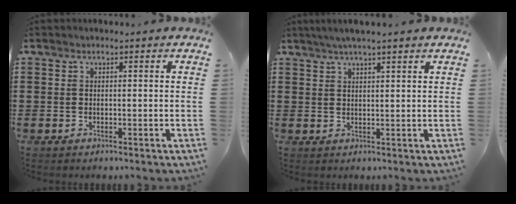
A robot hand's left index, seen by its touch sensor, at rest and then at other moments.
{"total": 2.5, "force": [2.0, -0.1, 1.5], "torque": [-0.033, 0.002, 0.036]}